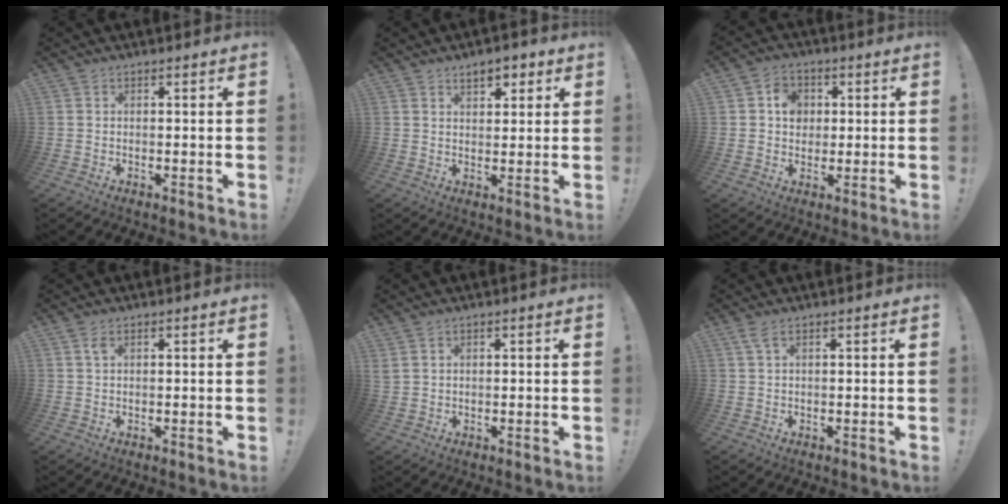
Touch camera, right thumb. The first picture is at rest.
{"total": 5.0, "force": [3.1, 2.8, 2.8], "torque": [-0.031, -0.008, 0.052]}
{"total": 6.2, "force": [1.2, 5.5, 2.5], "torque": [-0.028, 0.004, 0.020]}
{"total": 1.6, "force": [0.7, 0.5, 1.3], "torque": [-0.024, 0.001, 0.011]}
{"total": 1.6, "force": [0.9, 0.8, 1.0], "torque": [-0.022, 0.003, 0.018]}
{"total": 2.0, "force": [1.0, 0.3, 1.8], "torque": [-0.034, 0.000, 0.017]}